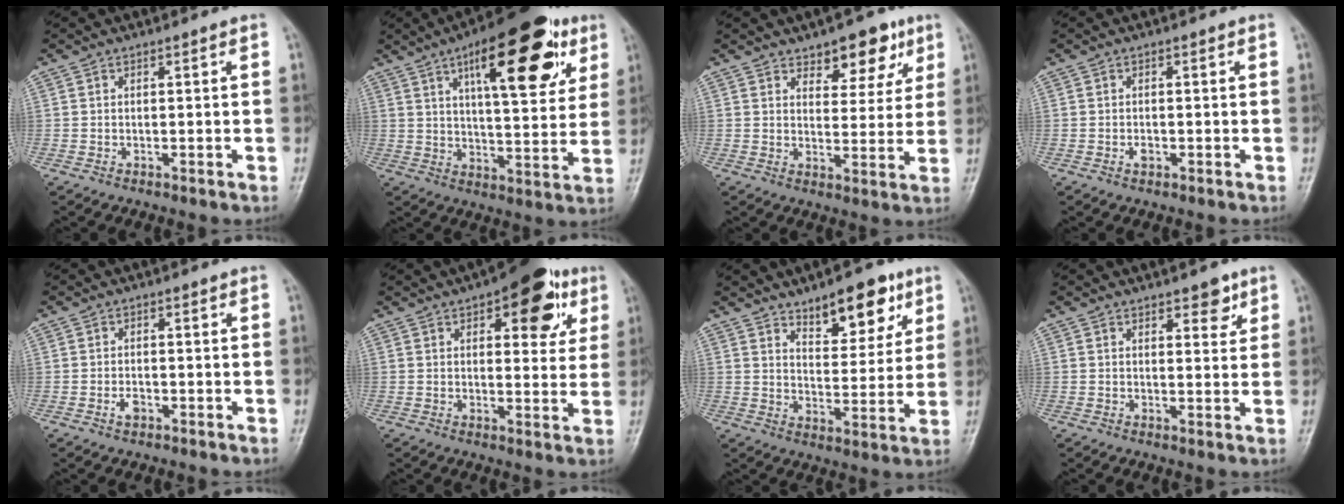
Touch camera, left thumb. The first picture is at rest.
{"total": 21.8, "force": [10.0, 8.0, 17.7], "torque": [-0.220, -0.021, 0.144]}
{"total": 9.0, "force": [5.5, 4.8, 5.2], "torque": [-0.030, -0.027, 0.077]}
{"total": 1.2, "force": [-0.4, 0.8, 0.8], "torque": [-0.010, 0.000, -0.008]}
{"total": 1.8, "force": [-0.8, 1.1, 1.2], "torque": [-0.018, 0.003, -0.016]}
{"total": 13.3, "force": [6.1, 6.1, 10.1], "torque": [-0.084, -0.012, 0.072]}
{"total": 11.7, "force": [7.2, 5.3, 7.5], "torque": [-0.073, -0.043, 0.111]}
{"total": 3.9, "force": [2.5, 1.9, 2.3], "torque": [-0.010, -0.013, 0.032]}